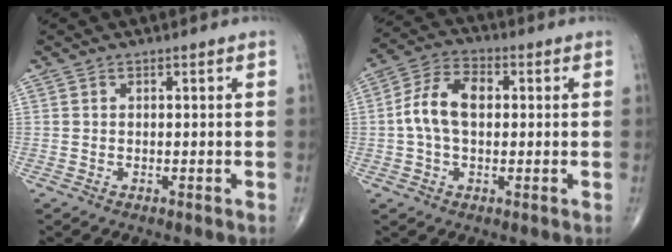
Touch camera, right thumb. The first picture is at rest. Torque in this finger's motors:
{"motor_torque": [0.68, 0.66, 1.11, 0.09, 0.26]}